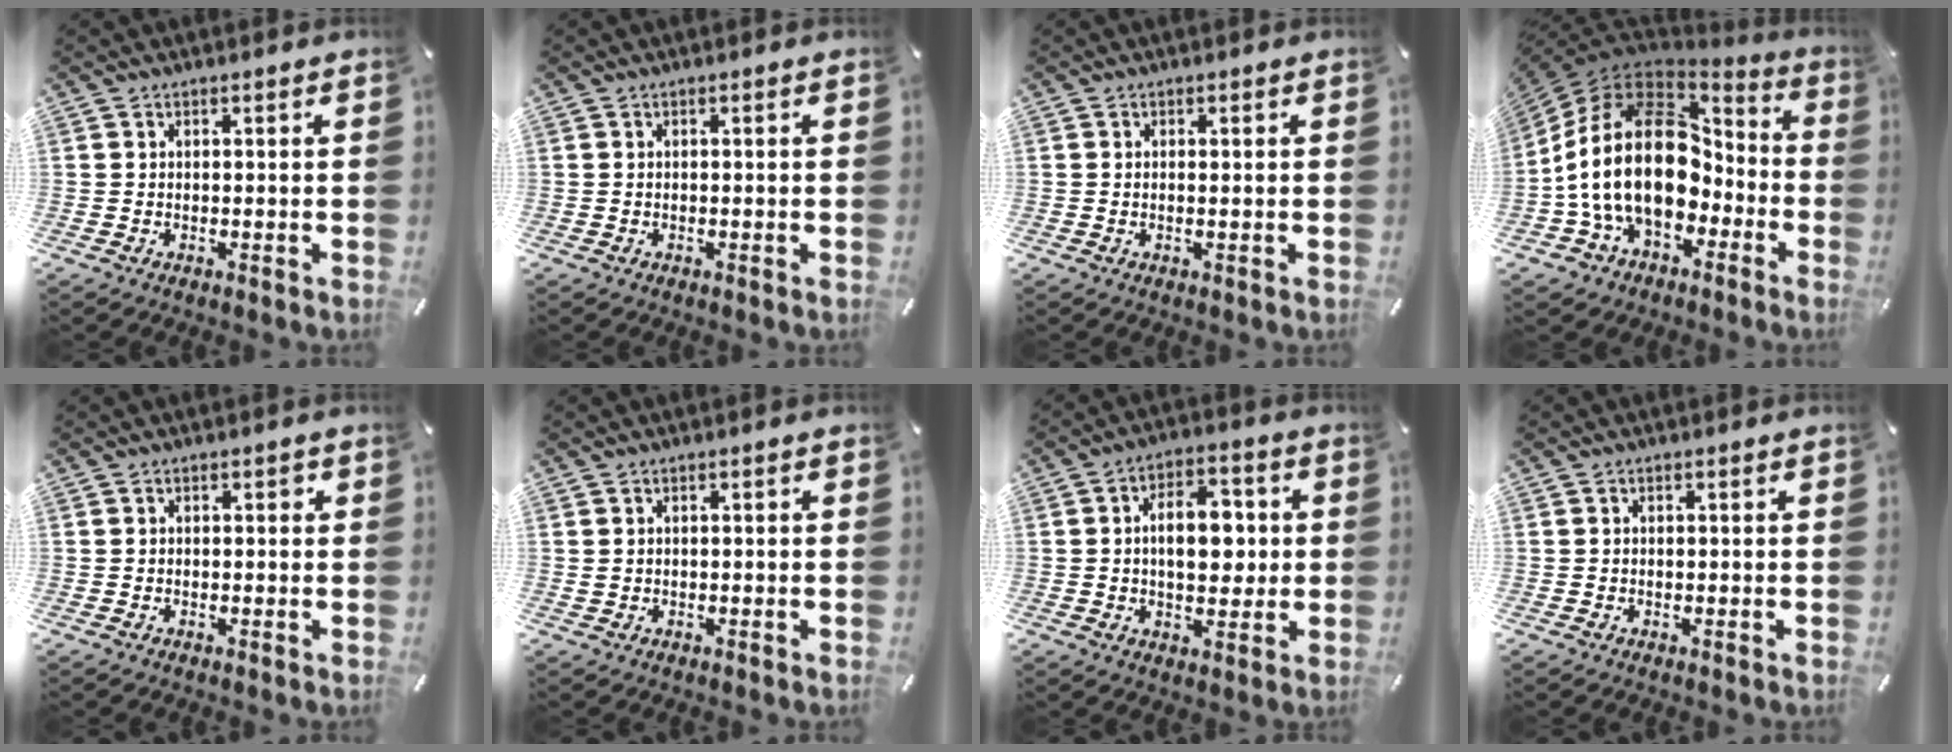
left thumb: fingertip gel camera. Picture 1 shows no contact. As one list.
[{"total": 0.0}, {"total": 0.7, "force": [0.1, 0.1, 0.7], "torque": [-0.015, -0.003, 0.004]}, {"total": 25.0, "force": [-1.1, 17.2, 18.2], "torque": [-0.361, 0.014, -0.009]}, {"total": 1.0, "force": [0.1, 0.8, 0.5], "torque": [-0.011, 0.008, -0.001]}, {"total": 1.1, "force": [0.0, 1.1, 0.2], "torque": [-0.005, 0.007, -0.003]}, {"total": 10.9, "force": [0.9, 6.8, 8.5], "torque": [-0.128, 0.002, 0.013]}, {"total": 0.5, "force": [0.0, 0.5, 0.2], "torque": [-0.005, 0.003, -0.001]}]